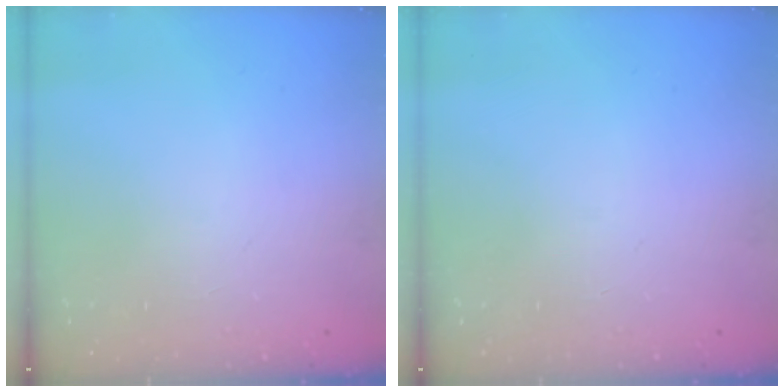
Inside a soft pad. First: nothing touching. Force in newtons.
{"total": 0.0}